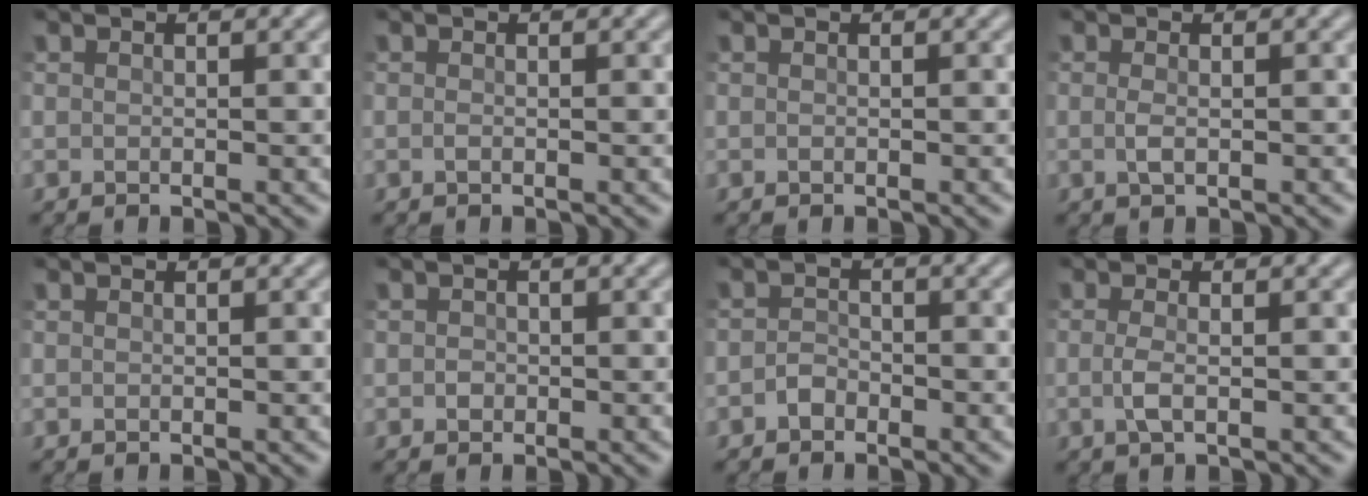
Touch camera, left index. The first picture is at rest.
{"total": 0.0}
{"total": 0.0}
{"total": 0.8, "force": [0.1, 0.2, 0.8], "torque": [-0.020, 0.003, 0.001]}
{"total": 0.0}
{"total": 0.6, "force": [-0.1, 0.6, 0.1], "torque": [0.000, 0.002, -0.004]}
{"total": 1.1, "force": [-0.8, 0.7, 0.3], "torque": [-0.005, 0.010, -0.017]}
{"total": 1.5, "force": [-0.1, 0.4, 1.4], "torque": [-0.033, 0.003, -0.006]}